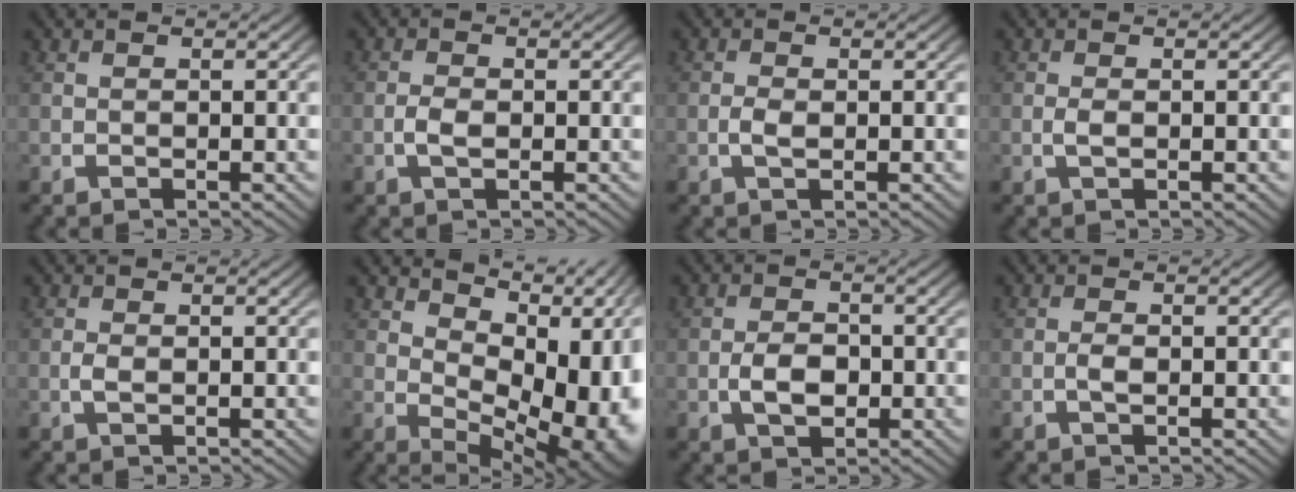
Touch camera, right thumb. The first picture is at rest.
{"total": 1.6, "force": [-0.4, 0.9, 1.3], "torque": [-0.035, -0.006, -0.007]}
{"total": 1.2, "force": [-0.2, 0.6, 1.0], "torque": [-0.030, -0.007, -0.001]}
{"total": 0.9, "force": [-0.2, 0.4, 0.8], "torque": [-0.024, -0.005, -0.001]}
{"total": 0.8, "force": [-0.1, 0.4, 0.7], "torque": [-0.022, -0.005, 0.000]}
{"total": 13.0, "force": [2.3, 7.4, 10.5], "torque": [-0.149, -0.023, 0.053]}
{"total": 3.6, "force": [-0.6, 2.4, 2.6], "torque": [-0.055, -0.009, -0.005]}
{"total": 1.1, "force": [-0.3, 0.4, 1.0], "torque": [-0.028, -0.004, -0.005]}